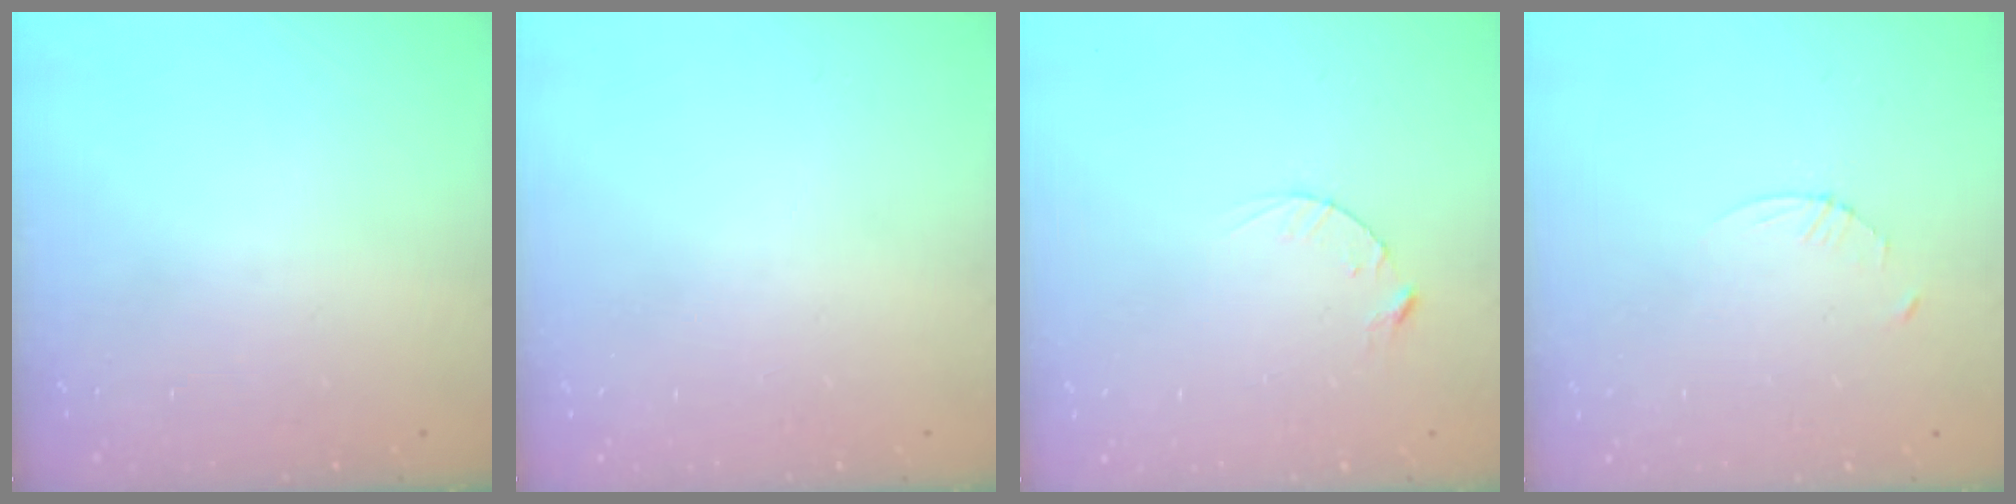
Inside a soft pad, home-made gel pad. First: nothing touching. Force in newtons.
{"total": 0.0}
{"total": 2.8, "press": 2.8, "slide": 0.4}
{"total": 2.3, "press": 2.3, "slide": 0.3}